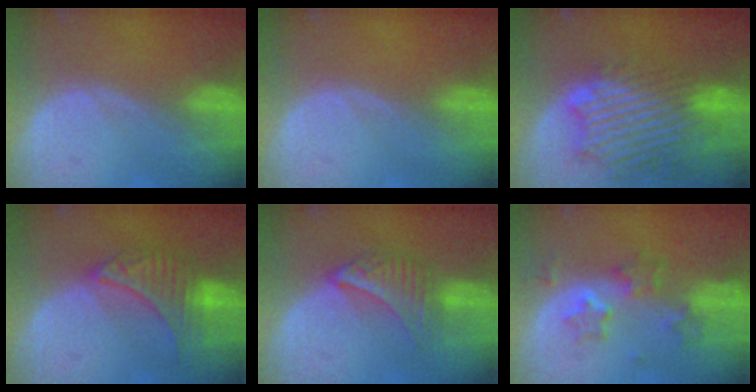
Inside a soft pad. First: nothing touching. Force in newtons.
{"total": 0.0}
{"total": 12.7, "press": 11.4, "slide": 5.6}
{"total": 7.5, "press": 7.5, "slide": 0.1}
{"total": 6.4, "press": 5.9, "slide": 2.3}
{"total": 6.3, "press": 5.8, "slide": 2.5}